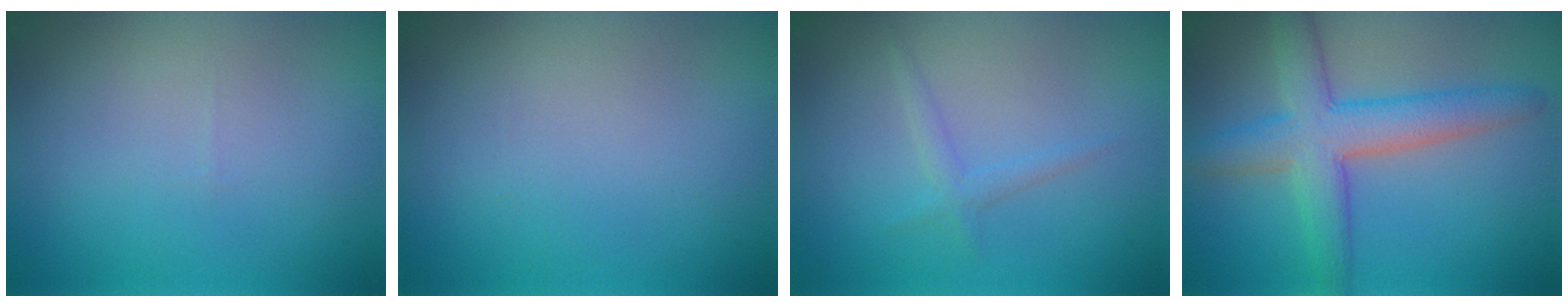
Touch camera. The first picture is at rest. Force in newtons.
{"total": 0.0}
{"total": 1.3, "press": 1.3, "slide": 0.1}
{"total": 6.3, "press": 6.2, "slide": 0.4}